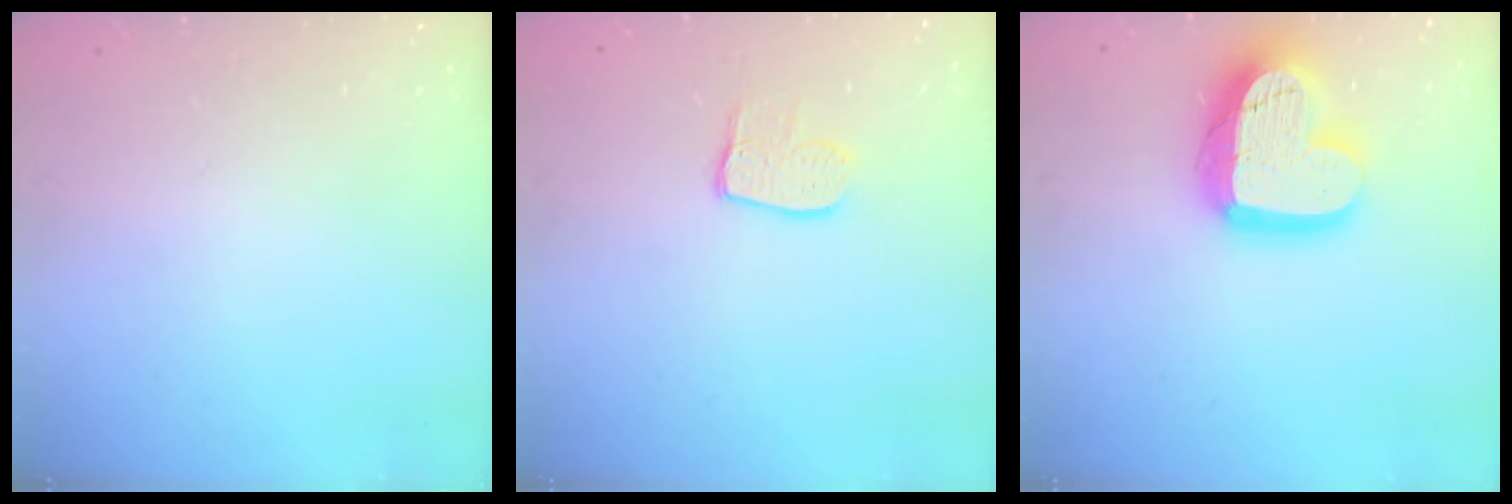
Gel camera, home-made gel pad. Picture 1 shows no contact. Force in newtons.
{"total": 8.5, "press": 8.5, "slide": 0.7}
{"total": 19.9, "press": 19.9, "slide": 1.5}